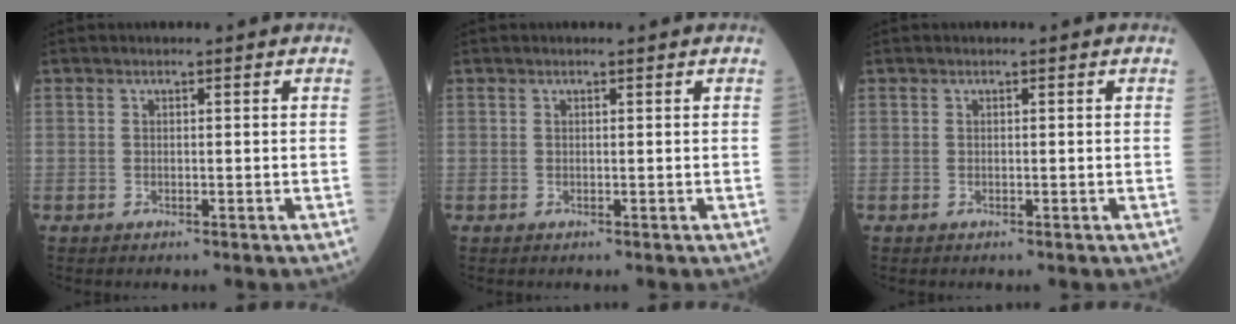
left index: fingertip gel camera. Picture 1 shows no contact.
{"total": 0.0}
{"total": 0.0}